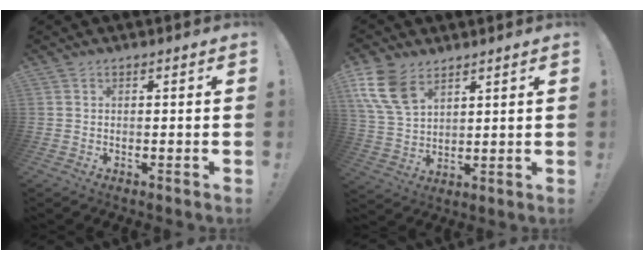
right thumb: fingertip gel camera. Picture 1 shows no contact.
{"total": 12.0, "force": [7.1, 7.1, 6.6], "torque": [-0.146, -0.028, 0.140]}